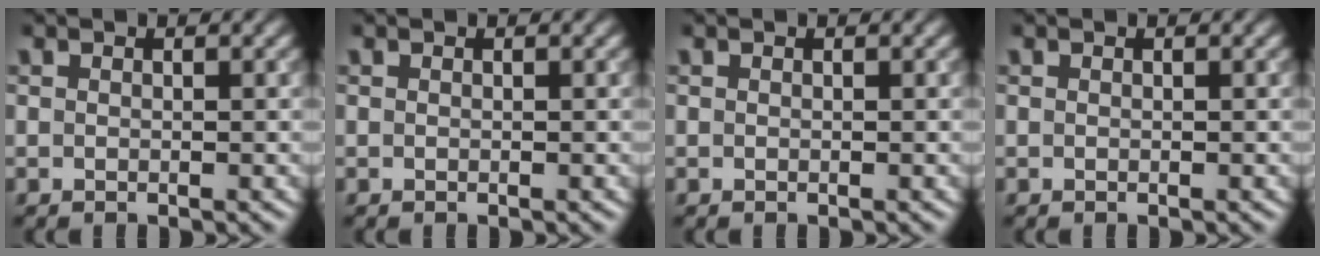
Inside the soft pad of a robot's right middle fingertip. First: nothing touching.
{"total": 0.0}
{"total": 0.0}
{"total": 0.0}